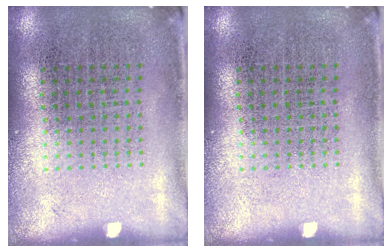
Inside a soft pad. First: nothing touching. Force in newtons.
{"total": 0.0}